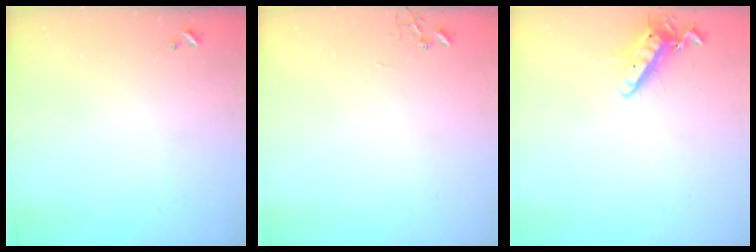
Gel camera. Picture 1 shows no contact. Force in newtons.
{"total": 0.0}
{"total": 12.1, "press": 12.0, "slide": 1.4}